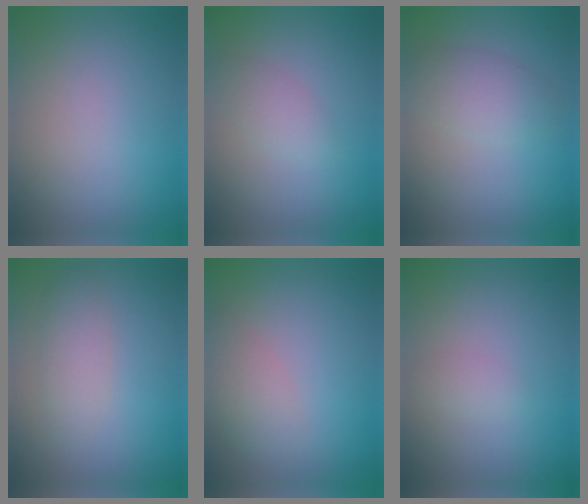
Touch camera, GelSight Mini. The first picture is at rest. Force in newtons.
{"total": 1.8, "press": 1.8, "slide": 0.1}
{"total": 3.0, "press": 3.0, "slide": 0.1}
{"total": 2.1, "press": 2.1, "slide": 0.1}
{"total": 2.8, "press": 2.8, "slide": 0.1}
{"total": 1.1, "press": 1.1, "slide": 0.0}